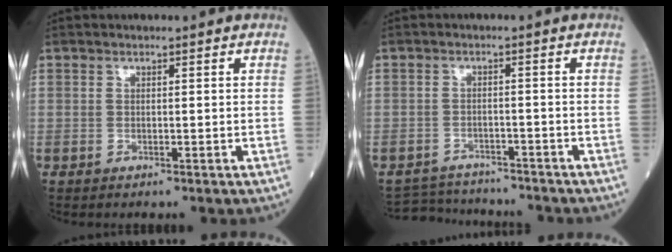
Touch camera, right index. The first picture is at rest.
{"total": 6.8, "force": [-6.6, 1.9, 0.3], "torque": [-0.004, 0.007, -0.095]}